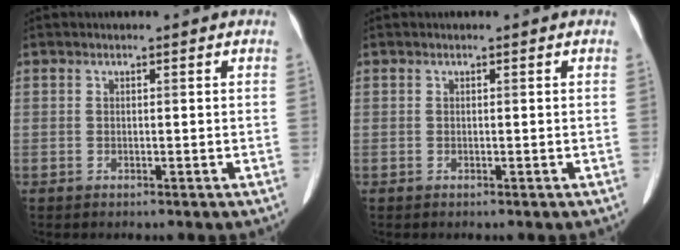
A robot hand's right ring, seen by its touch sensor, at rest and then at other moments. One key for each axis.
{"total": 0.0}